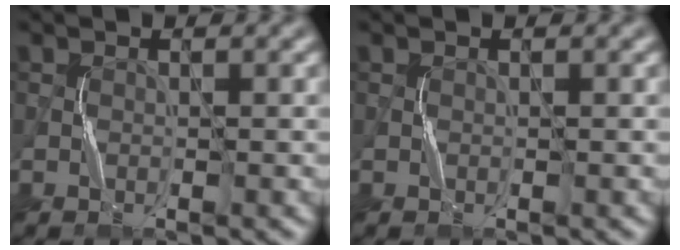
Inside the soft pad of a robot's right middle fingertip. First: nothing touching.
{"total": 0.0}